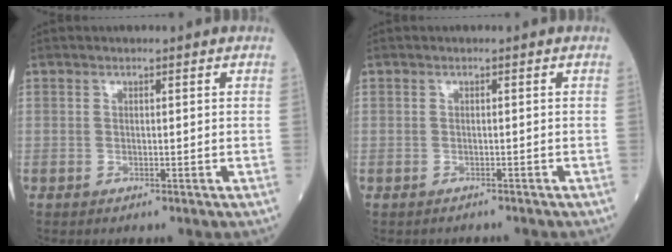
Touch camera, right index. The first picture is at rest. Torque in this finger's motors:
{"motor_torque": [-0.63, 0.13, -1.06, -0.21]}